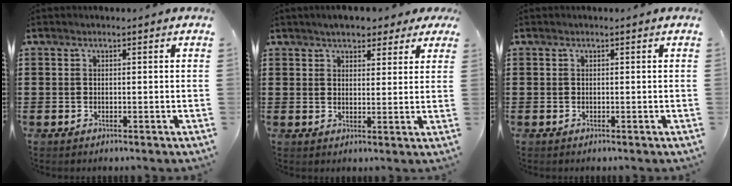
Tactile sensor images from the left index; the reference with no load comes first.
{"total": 4.1, "force": [3.6, 1.5, 1.3], "torque": [-0.039, 0.003, 0.067]}
{"total": 0.0}